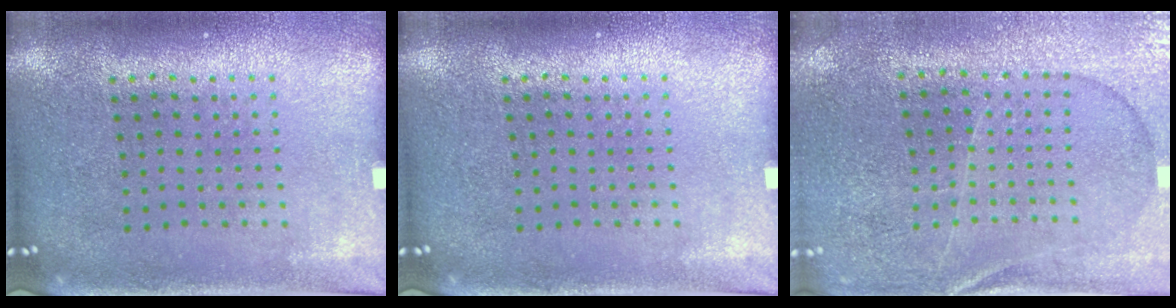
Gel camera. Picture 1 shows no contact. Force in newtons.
{"total": 0.0}
{"total": 1.1, "press": 1.1, "slide": 0.4}